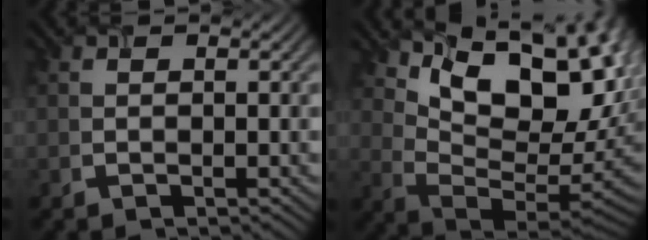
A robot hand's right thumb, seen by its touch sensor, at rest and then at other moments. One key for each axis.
{"total": 16.2, "fx": 6.6, "fy": 8.9, "fz": 11.9, "tx": -0.168, "ty": 0.008, "tz": 0.132}